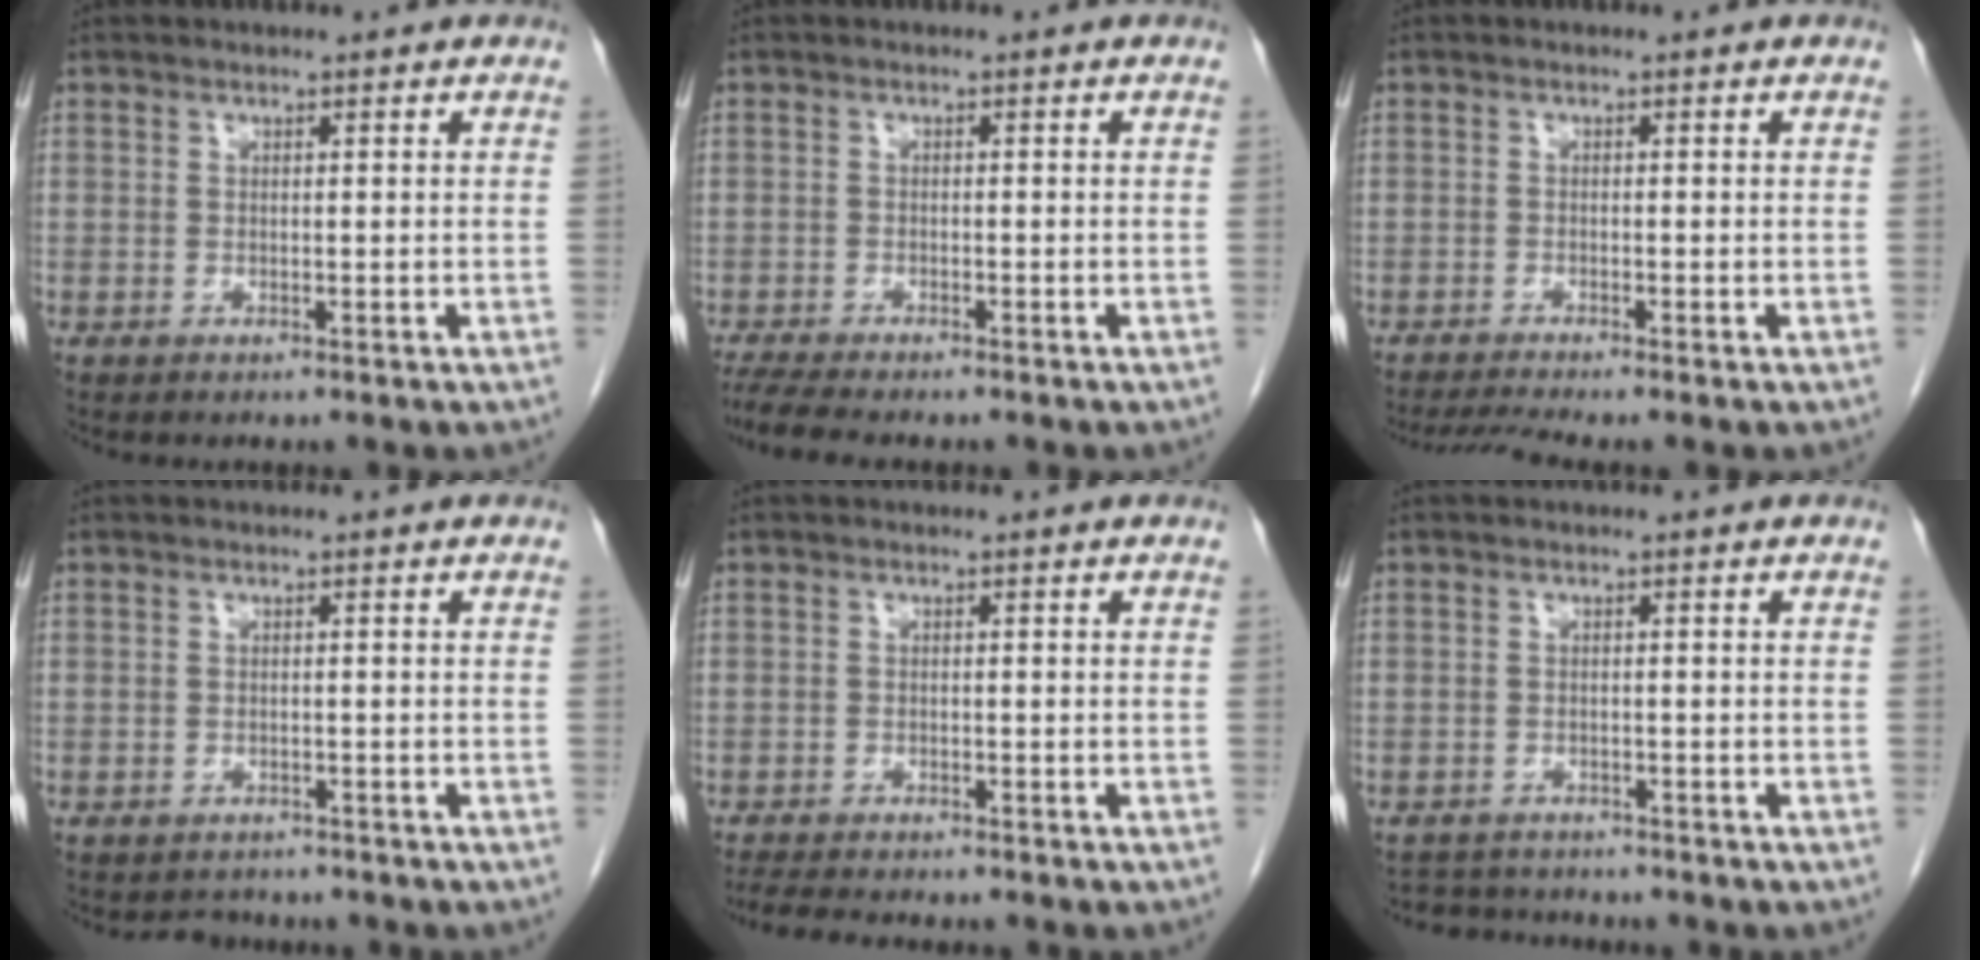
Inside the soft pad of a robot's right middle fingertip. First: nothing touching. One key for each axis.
{"total": 6.1, "fx": -5.2, "fy": 0.8, "fz": 3.0, "tx": -0.052, "ty": -0.013, "tz": -0.084}
{"total": 3.4, "fx": -2.9, "fy": -0.8, "fz": 1.5, "tx": -0.029, "ty": -0.014, "tz": -0.056}
{"total": 2.7, "fx": -2.3, "fy": 1.2, "fz": -0.1, "tx": -0.002, "ty": 0.001, "tz": -0.036}
{"total": 6.4, "fx": -5.8, "fy": 1.0, "fz": 2.7, "tx": -0.043, "ty": -0.013, "tz": -0.089}
{"total": 4.7, "fx": -4.6, "fy": 1.1, "fz": 0.2, "tx": -0.002, "ty": 0.001, "tz": -0.068}